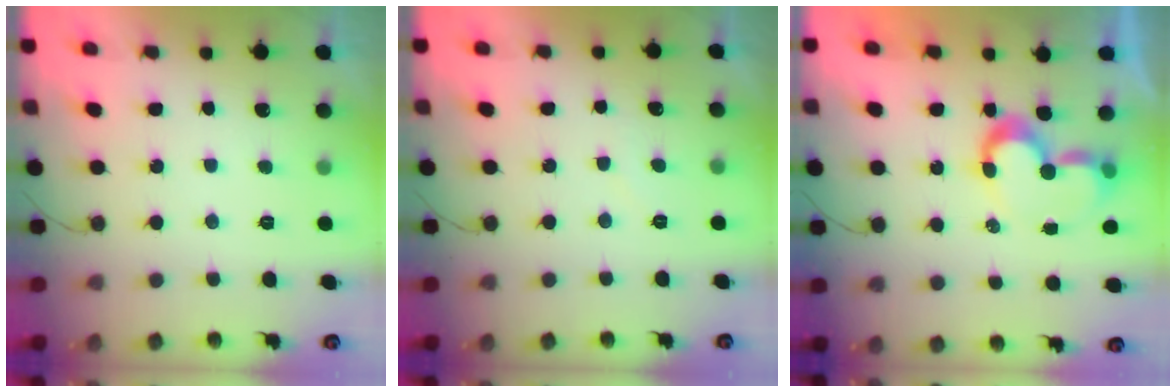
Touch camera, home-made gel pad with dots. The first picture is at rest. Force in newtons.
{"total": 4.0, "press": 4.0, "slide": 0.3}
{"total": 8.7, "press": 8.7, "slide": 0.7}